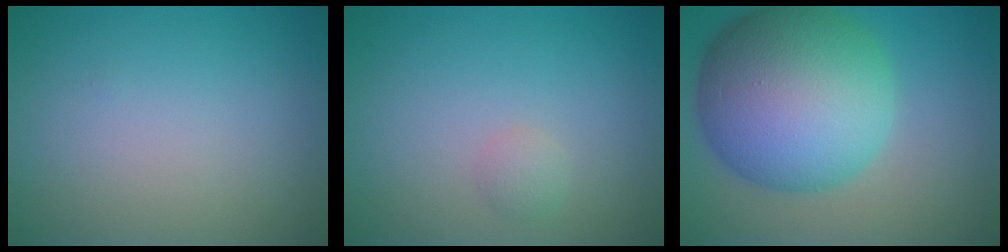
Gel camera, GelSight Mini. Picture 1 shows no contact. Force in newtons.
{"total": 1.0, "press": 1.0, "slide": 0.1}
{"total": 14.3, "press": 14.3, "slide": 0.2}